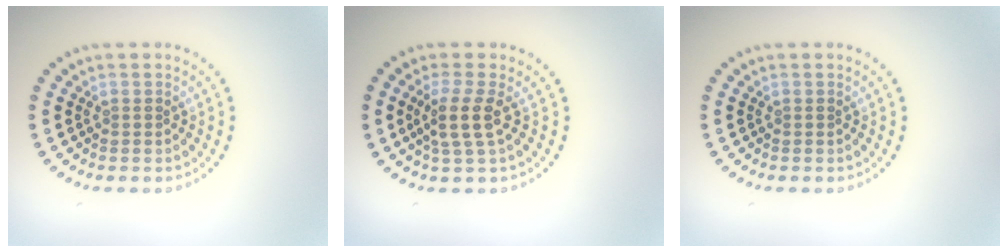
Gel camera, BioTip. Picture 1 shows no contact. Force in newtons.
{"total": 2.7, "press": 2.3, "slide": 1.6}
{"total": 0.0}